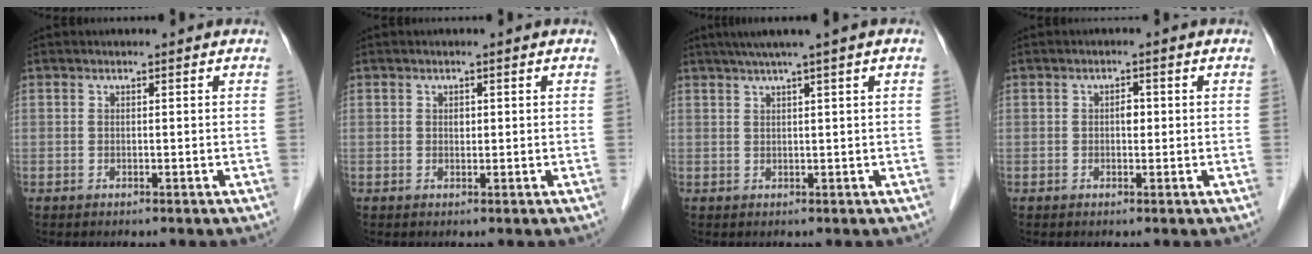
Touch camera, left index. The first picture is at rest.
{"total": 0.8, "force": [0.2, 0.6, 0.5], "torque": [-0.008, 0.002, 0.003]}
{"total": 4.9, "force": [3.0, -1.1, 3.8], "torque": [-0.062, 0.021, 0.054]}
{"total": 1.4, "force": [0.0, 0.9, 1.1], "torque": [-0.013, 0.005, -0.002]}